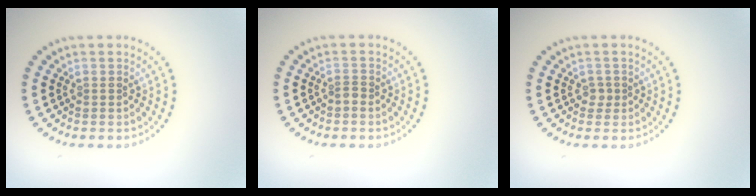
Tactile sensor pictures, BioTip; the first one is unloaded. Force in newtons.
{"total": 0.8, "press": 0.6, "slide": 0.5}
{"total": 0.9, "press": 0.7, "slide": 0.5}